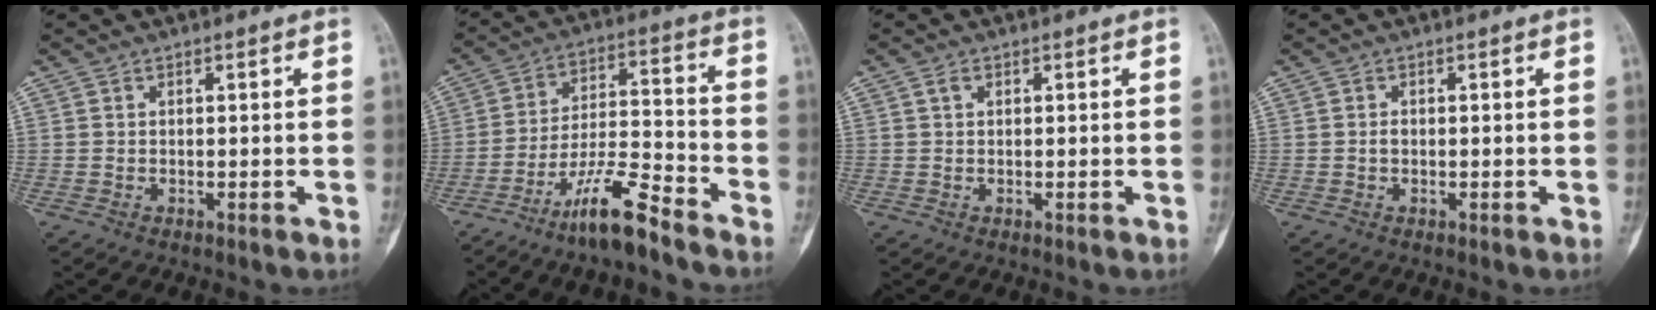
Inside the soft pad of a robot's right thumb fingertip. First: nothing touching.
{"total": 11.4, "force": [-8.6, 1.6, 7.3], "torque": [-0.139, 0.063, -0.158]}
{"total": 1.0, "force": [0.4, 0.7, 0.7], "torque": [-0.014, 0.004, 0.007]}
{"total": 0.9, "force": [-0.1, 0.6, 0.6], "torque": [-0.009, 0.002, -0.003]}